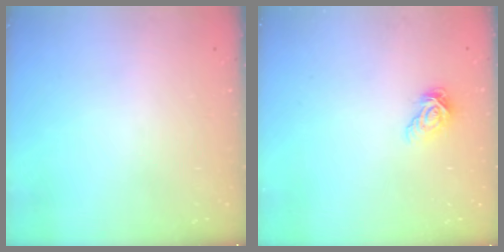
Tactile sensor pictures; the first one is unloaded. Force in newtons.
{"total": 8.0, "press": 7.9, "slide": 1.2}